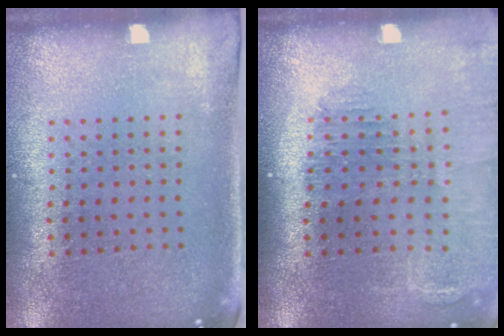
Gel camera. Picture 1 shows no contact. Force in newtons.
{"total": 1.4, "press": 1.4, "slide": 0.2}